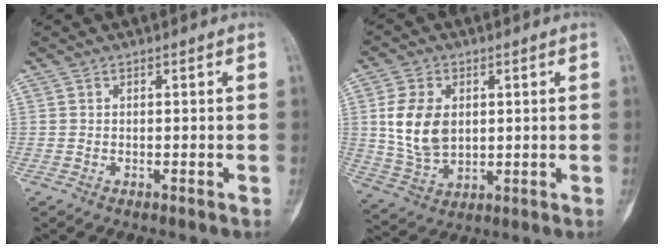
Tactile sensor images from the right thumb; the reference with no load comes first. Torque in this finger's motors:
{"motor_torque": [0.97, 1.57, 0.68, -0.65, 0.37]}